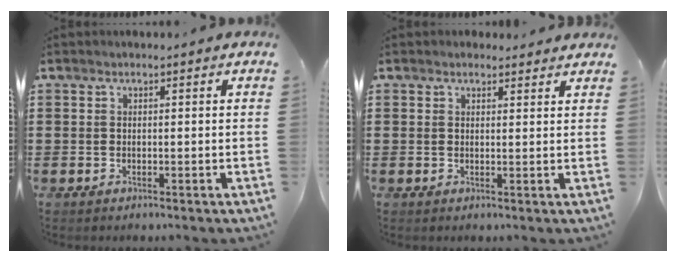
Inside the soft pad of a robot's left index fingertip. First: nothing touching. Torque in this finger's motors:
{"motor_torque": [1.21, 0.93, 0.13, -0.01]}